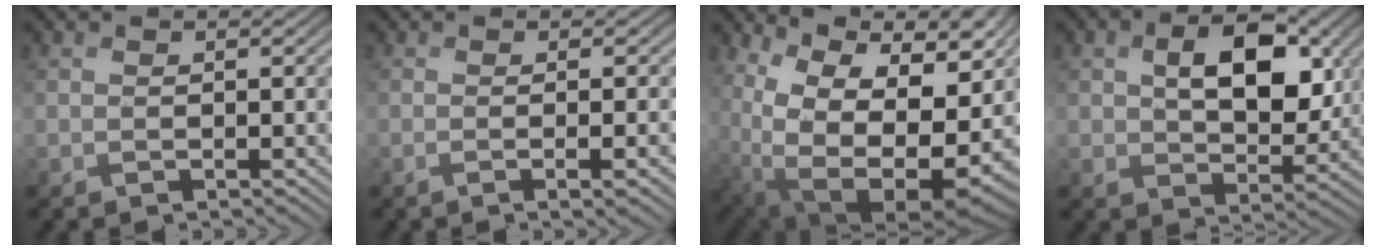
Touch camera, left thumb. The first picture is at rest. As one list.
[{"total": 4.6, "force": [-1.2, 1.0, 4.3], "torque": [-0.050, 0.002, -0.026]}, {"total": 17.6, "force": [1.3, 10.8, 13.8], "torque": [-0.214, -0.020, 0.061]}, {"total": 9.8, "force": [2.3, 6.3, 7.2], "torque": [-0.124, -0.004, 0.034]}]